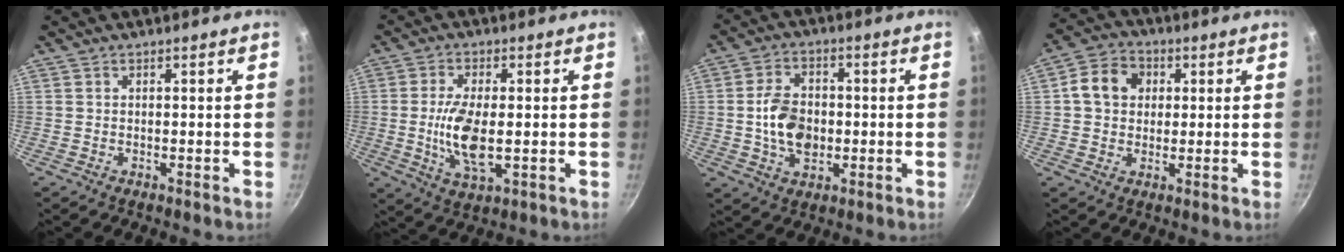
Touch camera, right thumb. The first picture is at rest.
{"total": 10.0, "force": [-0.7, 4.3, 8.9], "torque": [-0.175, -0.011, -0.007]}
{"total": 9.8, "force": [-0.6, 6.6, 7.3], "torque": [-0.112, 0.006, -0.009]}
{"total": 8.8, "force": [1.5, 7.2, 4.9], "torque": [-0.069, 0.012, 0.017]}